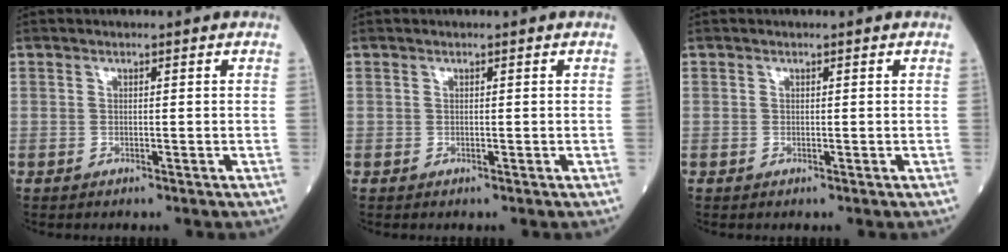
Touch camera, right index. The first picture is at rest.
{"total": 0.0}
{"total": 0.0}